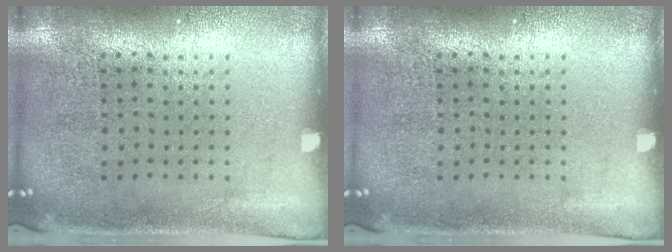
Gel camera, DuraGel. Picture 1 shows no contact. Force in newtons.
{"total": 0.0}